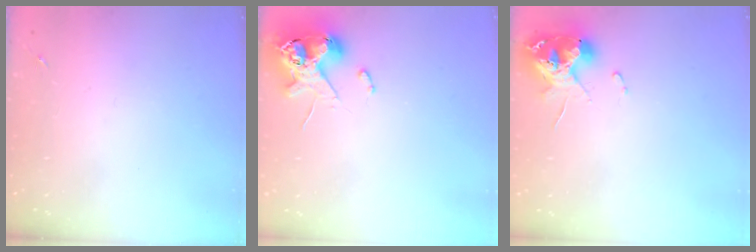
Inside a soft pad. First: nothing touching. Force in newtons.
{"total": 11.7, "press": 11.5, "slide": 1.7}
{"total": 11.1, "press": 11.0, "slide": 1.2}